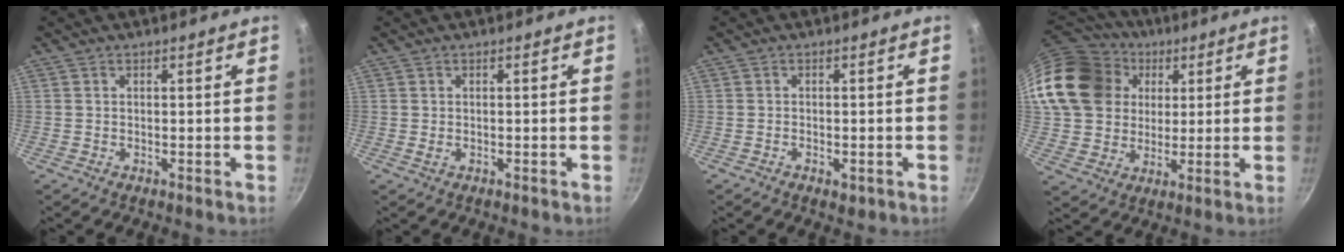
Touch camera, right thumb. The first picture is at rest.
{"total": 0.6, "force": [-0.2, 0.2, 0.6], "torque": [-0.016, 0.002, -0.001]}
{"total": 2.2, "force": [-1.0, 1.1, 1.6], "torque": [-0.025, -0.001, -0.014]}
{"total": 22.1, "force": [5.6, 18.2, 11.0], "torque": [-0.199, 0.031, 0.110]}